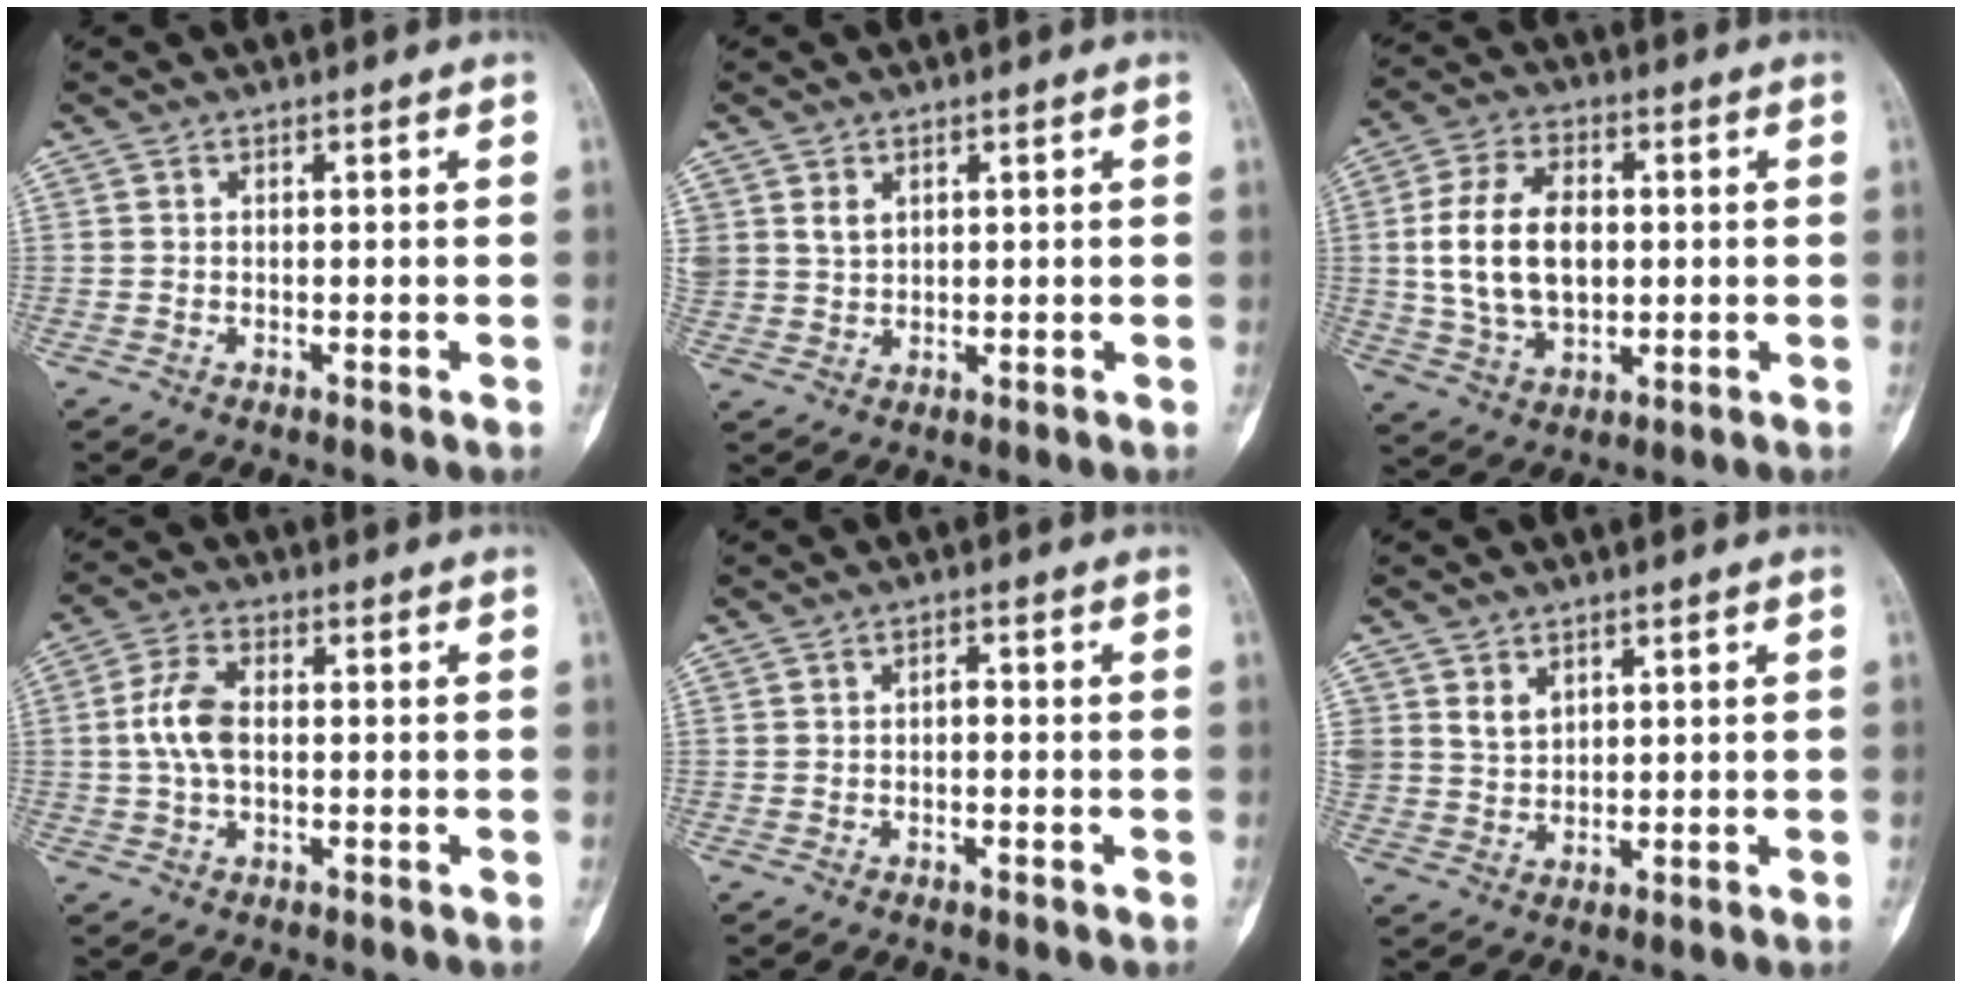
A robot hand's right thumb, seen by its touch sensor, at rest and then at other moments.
{"total": 3.4, "force": [1.7, 2.5, 1.6], "torque": [-0.020, -0.011, 0.041]}
{"total": 14.4, "force": [0.9, 9.2, 11.1], "torque": [-0.193, 0.004, 0.022]}
{"total": 6.9, "force": [0.1, 3.9, 5.6], "torque": [-0.122, 0.015, -0.004]}
{"total": 1.6, "force": [-0.3, 0.8, 1.3], "torque": [-0.014, 0.008, -0.008]}
{"total": 3.9, "force": [2.1, 3.0, 1.5], "torque": [-0.012, -0.018, 0.047]}